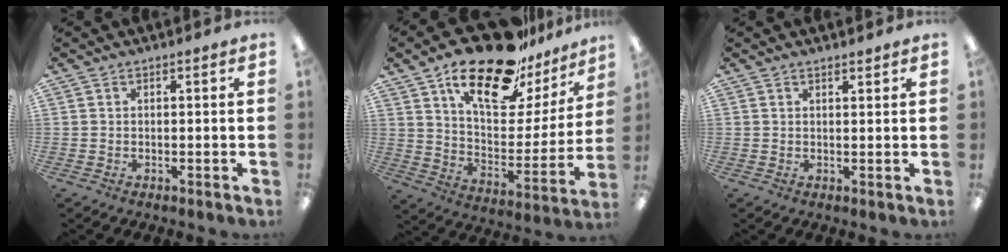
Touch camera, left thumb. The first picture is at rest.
{"total": 23.8, "force": [17.6, 8.9, 13.3], "torque": [-0.212, -0.111, 0.298]}
{"total": 1.2, "force": [1.2, 0.2, 0.3], "torque": [-0.006, -0.002, 0.022]}